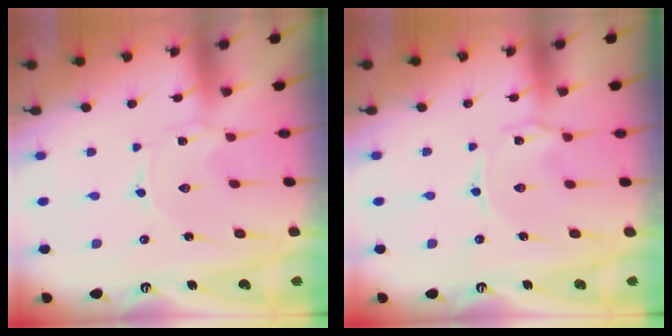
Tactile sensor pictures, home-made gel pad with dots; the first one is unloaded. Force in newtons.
{"total": 1.7, "press": 1.7, "slide": 0.4}